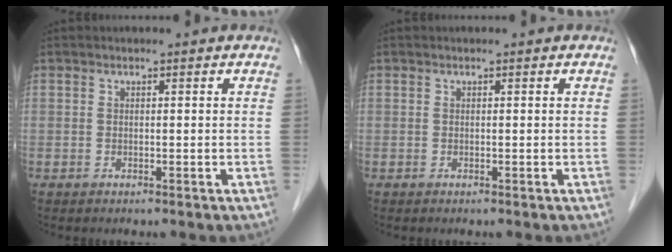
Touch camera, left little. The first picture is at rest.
{"total": 0.0}